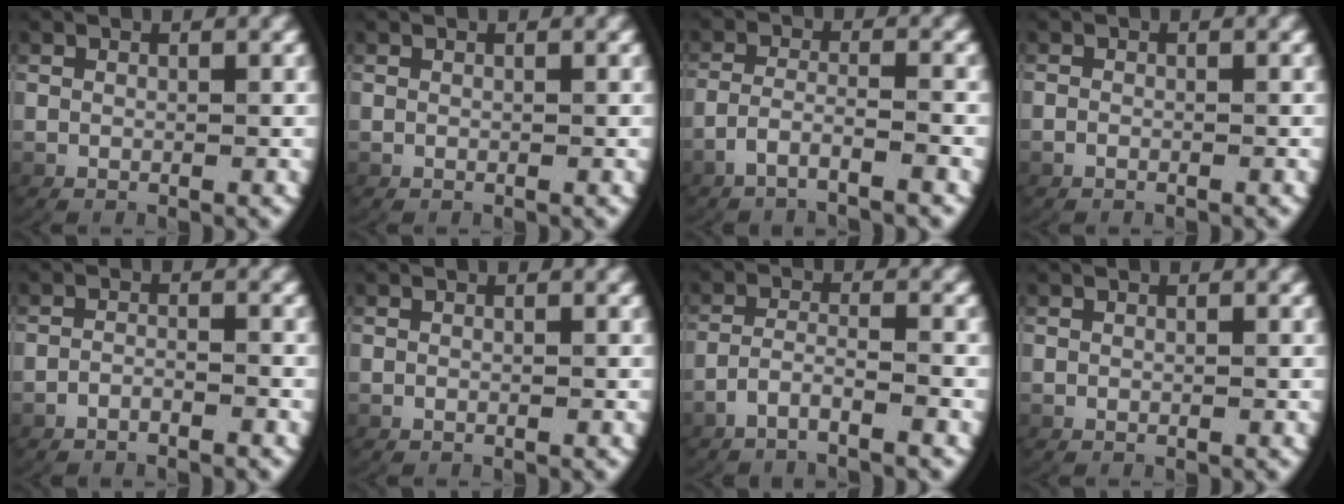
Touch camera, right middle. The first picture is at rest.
{"total": 0.0}
{"total": 2.9, "force": [-2.3, 0.4, 1.8], "torque": [-0.045, -0.010, -0.037]}
{"total": 0.7, "force": [-0.6, 0.2, 0.2], "torque": [-0.010, 0.001, -0.013]}
{"total": 1.8, "force": [-1.7, 0.2, 0.4], "torque": [-0.012, 0.000, -0.031]}
{"total": 0.0}
{"total": 2.9, "force": [-2.5, 0.3, 1.5], "torque": [-0.037, -0.008, -0.043]}
{"total": 0.0}